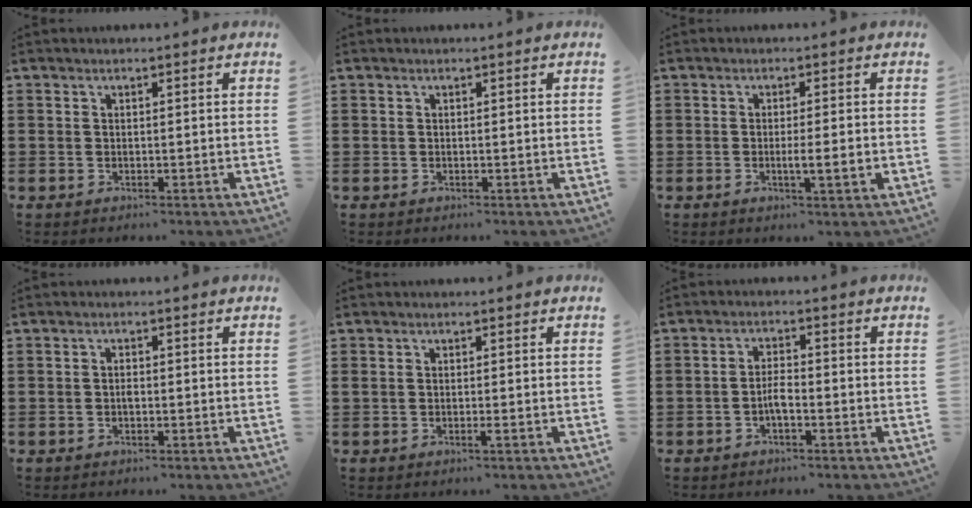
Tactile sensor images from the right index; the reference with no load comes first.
{"total": 0.0}
{"total": 3.4, "force": [-0.7, 0.1, 3.3], "torque": [-0.055, -0.005, -0.014]}
{"total": 1.0, "force": [-0.3, 0.5, 0.8], "torque": [-0.017, -0.003, -0.004]}
{"total": 0.9, "force": [-0.3, 0.0, 0.8], "torque": [-0.015, -0.004, -0.005]}
{"total": 2.6, "force": [-1.0, 0.6, 2.4], "torque": [-0.052, -0.002, -0.021]}